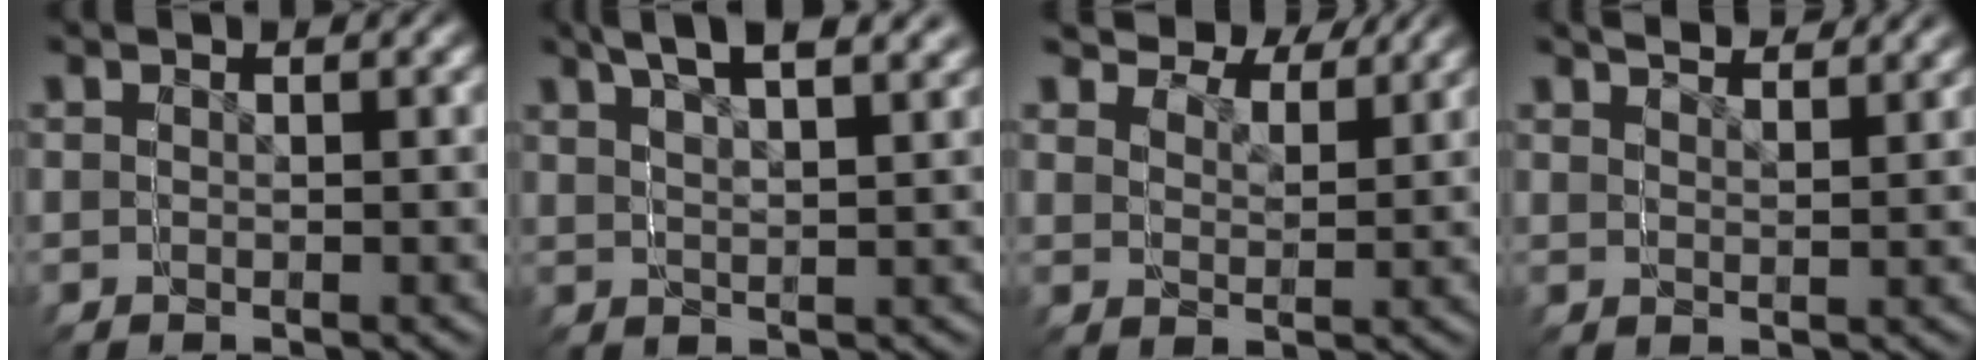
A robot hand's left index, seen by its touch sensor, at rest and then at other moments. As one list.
[{"total": 3.0, "force": [3.0, -0.2, 0.4], "torque": [-0.016, 0.013, 0.042]}, {"total": 4.5, "force": [3.5, 2.8, 0.7], "torque": [-0.012, 0.002, 0.046]}, {"total": 2.6, "force": [2.5, 0.6, 0.5], "torque": [-0.005, 0.009, 0.039]}]